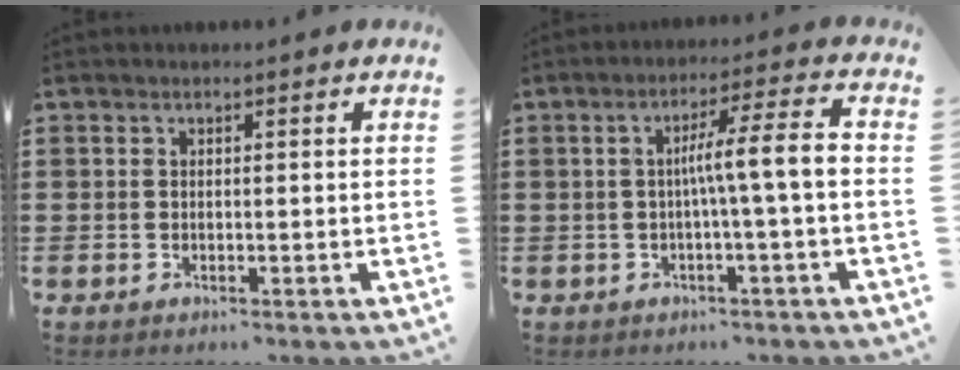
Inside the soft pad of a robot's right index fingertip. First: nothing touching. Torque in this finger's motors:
{"motor_torque": [1.33, -0.46, 0.63, 0.18]}